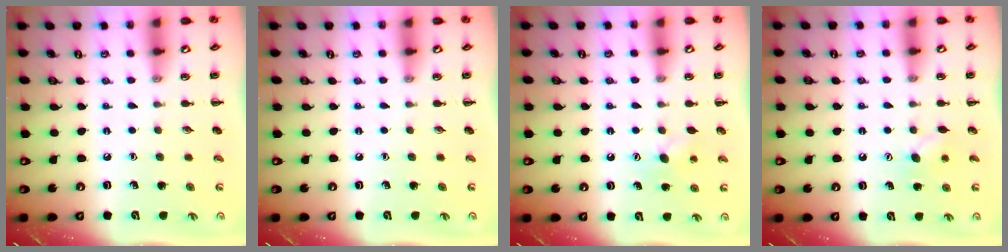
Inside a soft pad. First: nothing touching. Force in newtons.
{"total": 0.0}
{"total": 6.8, "press": 6.6, "slide": 1.4}
{"total": 5.4, "press": 5.2, "slide": 1.4}